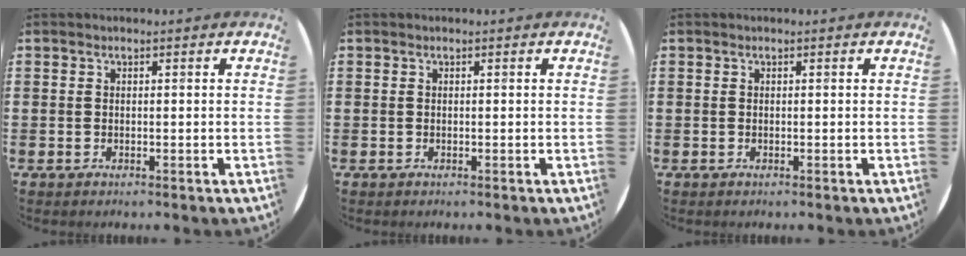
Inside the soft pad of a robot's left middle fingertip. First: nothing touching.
{"total": 0.0}
{"total": 0.0}